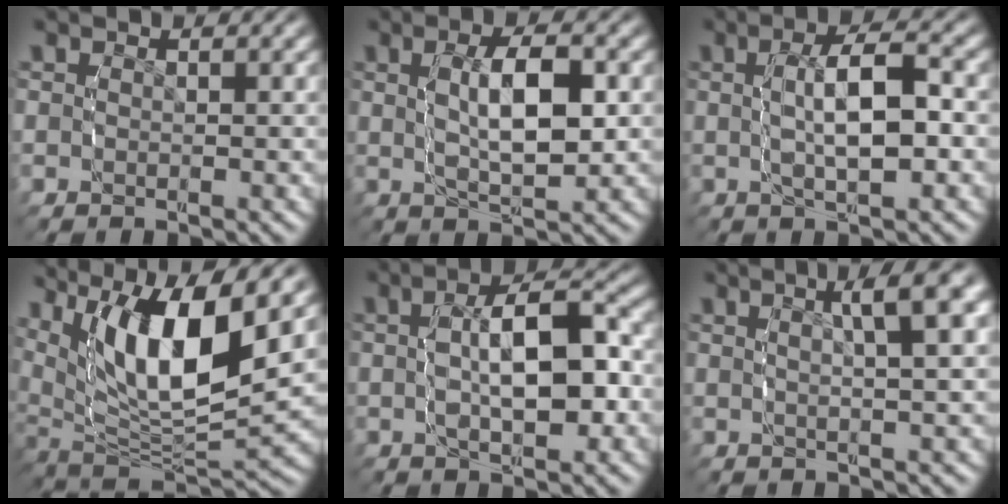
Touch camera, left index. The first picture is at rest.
{"total": 5.6, "force": [0.0, 2.3, 5.1], "torque": [-0.096, -0.001, 0.003]}
{"total": 5.2, "force": [-0.1, 1.8, 4.9], "torque": [-0.089, 0.007, -0.002]}
{"total": 13.9, "force": [2.5, 8.8, 10.4], "torque": [-0.202, -0.020, 0.043]}
{"total": 6.6, "force": [-0.6, 2.8, 5.9], "torque": [-0.103, 0.007, -0.008]}
{"total": 4.3, "force": [1.9, 0.7, 3.8], "torque": [-0.050, 0.016, 0.026]}